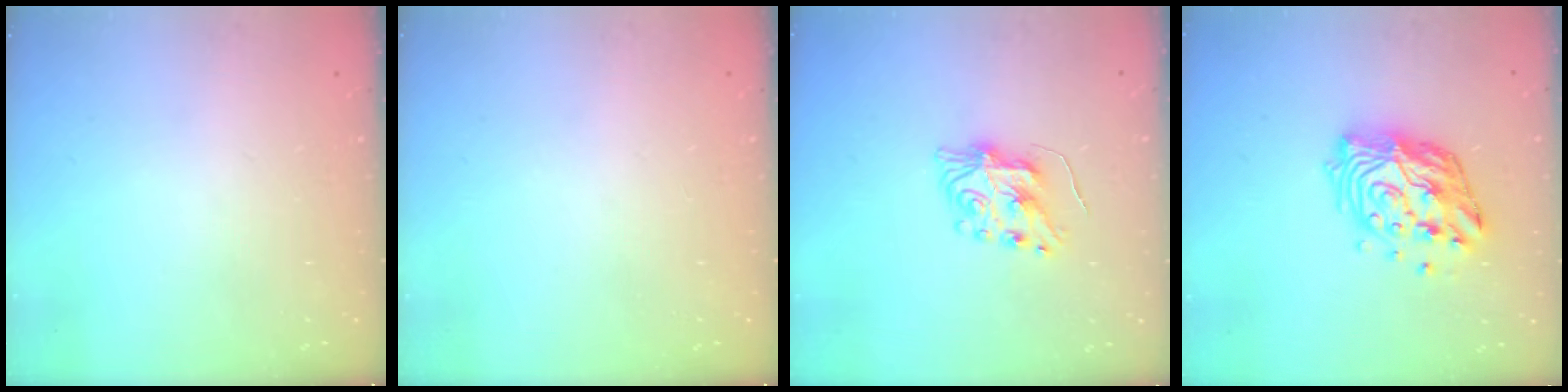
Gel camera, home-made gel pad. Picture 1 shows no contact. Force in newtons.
{"total": 0.0}
{"total": 8.2, "press": 8.2, "slide": 0.7}
{"total": 15.0, "press": 14.9, "slide": 1.6}